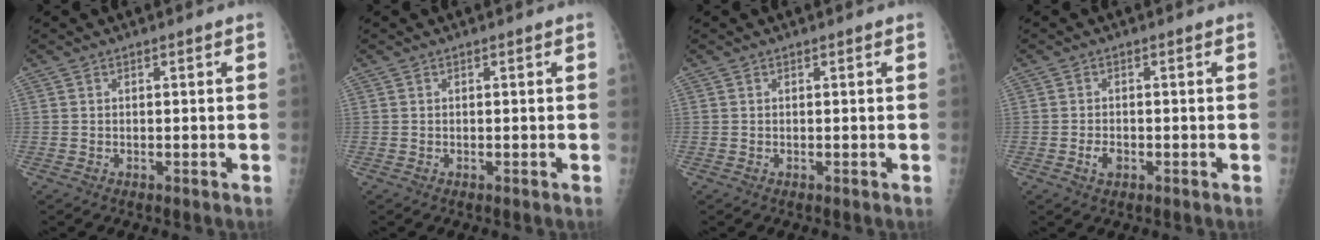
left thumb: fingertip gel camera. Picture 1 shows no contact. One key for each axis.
{"total": 0.0}
{"total": 0.0}
{"total": 2.1, "fx": -0.8, "fy": 1.4, "fz": 1.3, "tx": -0.020, "ty": 0.002, "tz": -0.012}